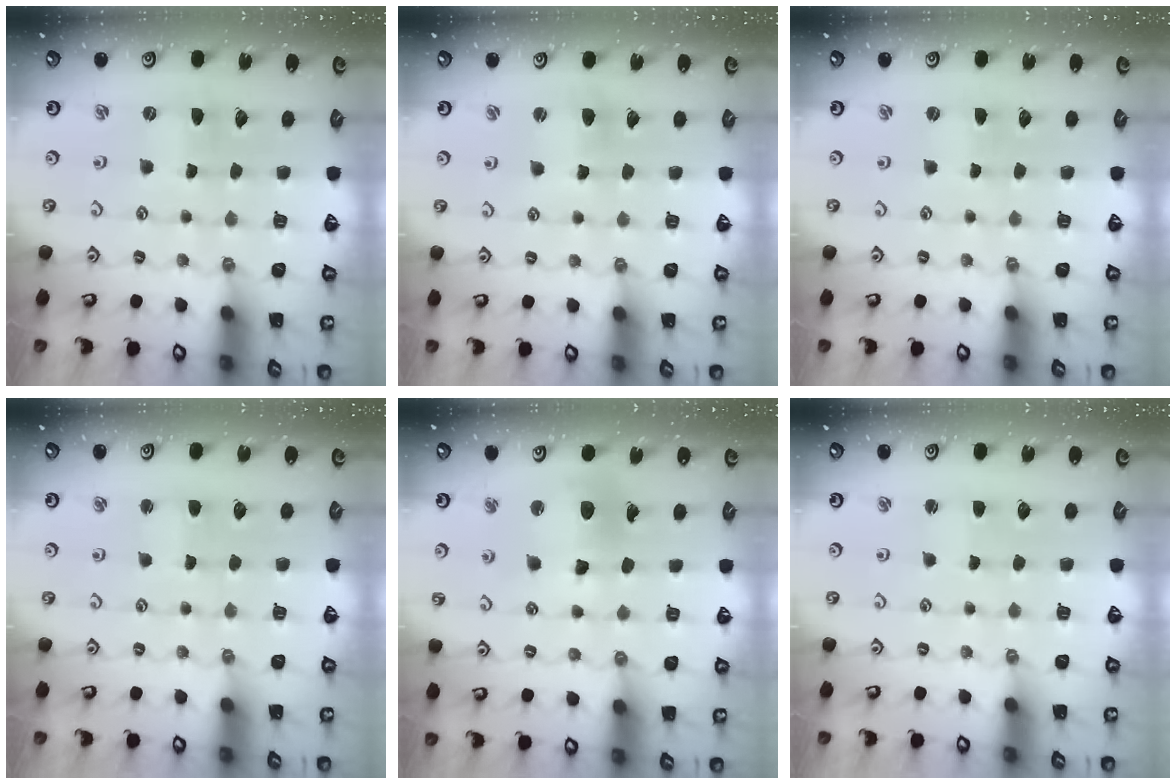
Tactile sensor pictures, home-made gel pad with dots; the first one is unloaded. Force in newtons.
{"total": 3.5, "press": 3.4, "slide": 0.5}
{"total": 0.0}
{"total": 2.0, "press": 2.0, "slide": 0.3}
{"total": 11.7, "press": 11.6, "slide": 1.4}
{"total": 1.3, "press": 1.3, "slide": 0.2}